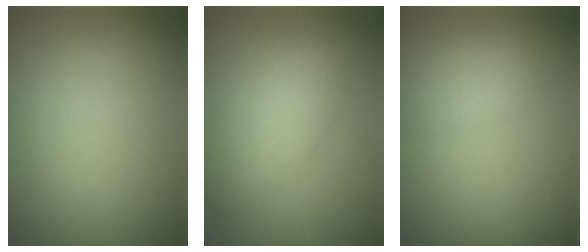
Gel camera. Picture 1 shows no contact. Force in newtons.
{"total": 4.5, "press": 4.5, "slide": 0.1}
{"total": 2.3, "press": 2.3, "slide": 0.1}